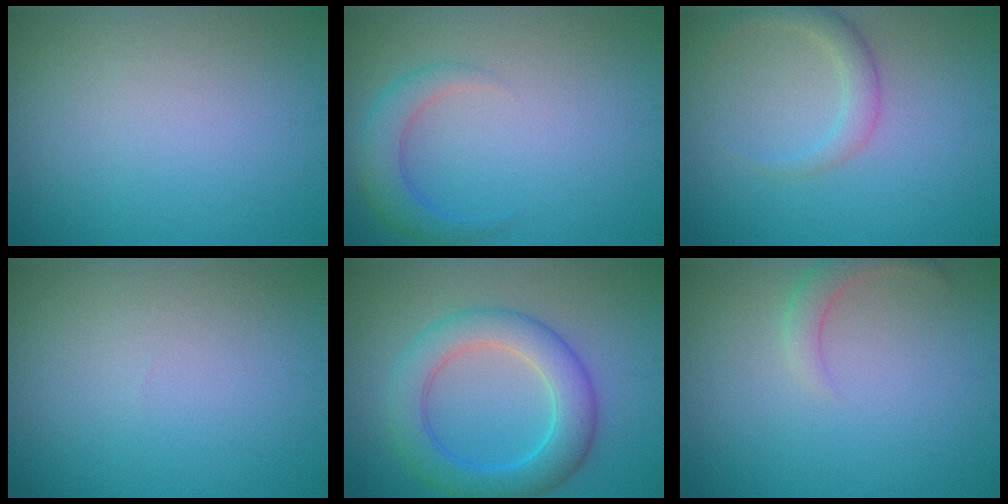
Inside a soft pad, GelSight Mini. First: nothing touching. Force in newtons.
{"total": 2.9, "press": 2.9, "slide": 0.2}
{"total": 2.4, "press": 2.4, "slide": 0.2}
{"total": 0.0}
{"total": 5.9, "press": 5.9, "slide": 0.0}
{"total": 1.9, "press": 1.8, "slide": 0.1}